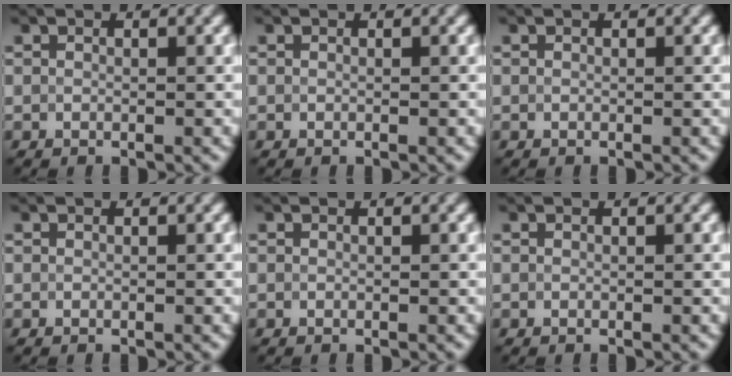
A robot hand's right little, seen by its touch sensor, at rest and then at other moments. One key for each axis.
{"total": 0.0}
{"total": 0.0}
{"total": 0.0}
{"total": 0.0}
{"total": 0.0}